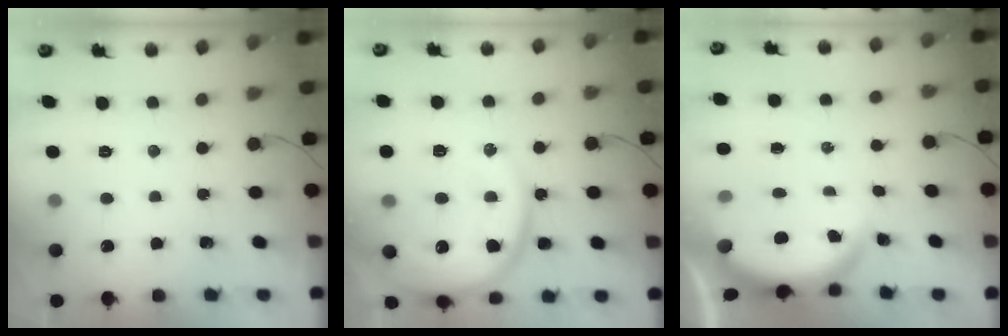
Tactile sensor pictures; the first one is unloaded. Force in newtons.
{"total": 17.5, "press": 17.4, "slide": 1.8}
{"total": 3.7, "press": 3.7, "slide": 0.1}